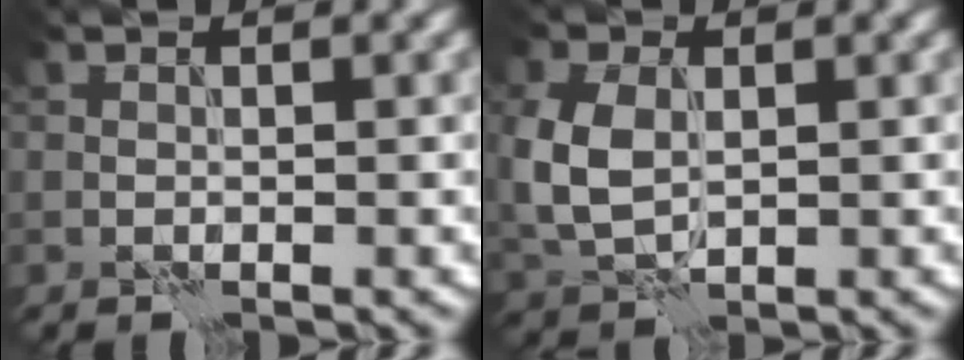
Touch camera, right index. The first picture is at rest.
{"total": 5.2, "force": [0.4, 3.5, 3.8], "torque": [-0.101, 0.003, 0.009]}